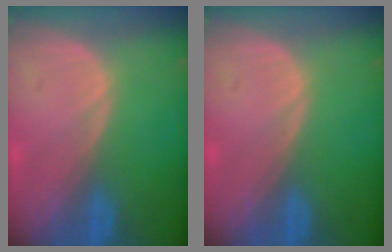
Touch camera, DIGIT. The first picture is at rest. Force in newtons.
{"total": 0.0}